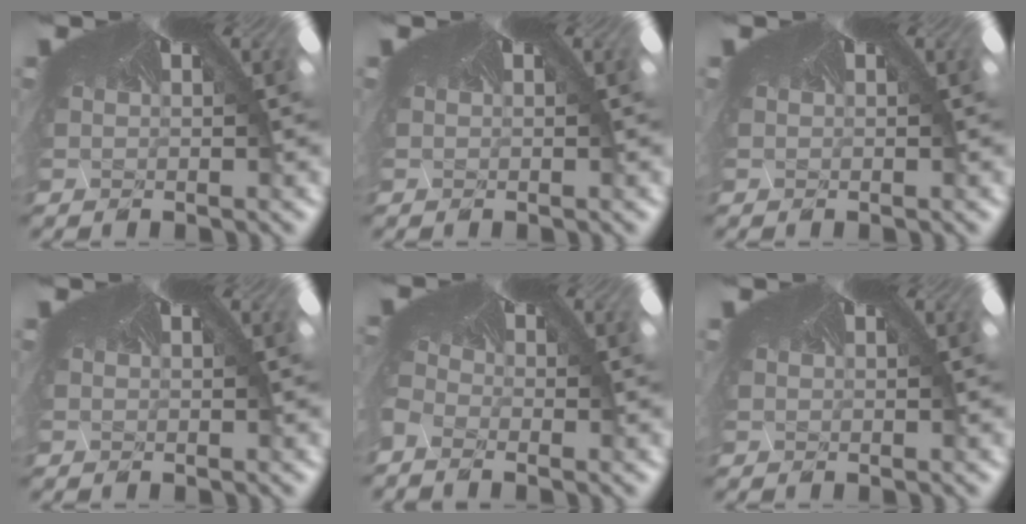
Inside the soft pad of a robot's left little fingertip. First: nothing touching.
{"total": 0.0}
{"total": 0.0}
{"total": 0.0}
{"total": 5.8, "force": [-5.4, 0.6, 1.9], "torque": [-0.042, -0.049, -0.073]}
{"total": 0.0}